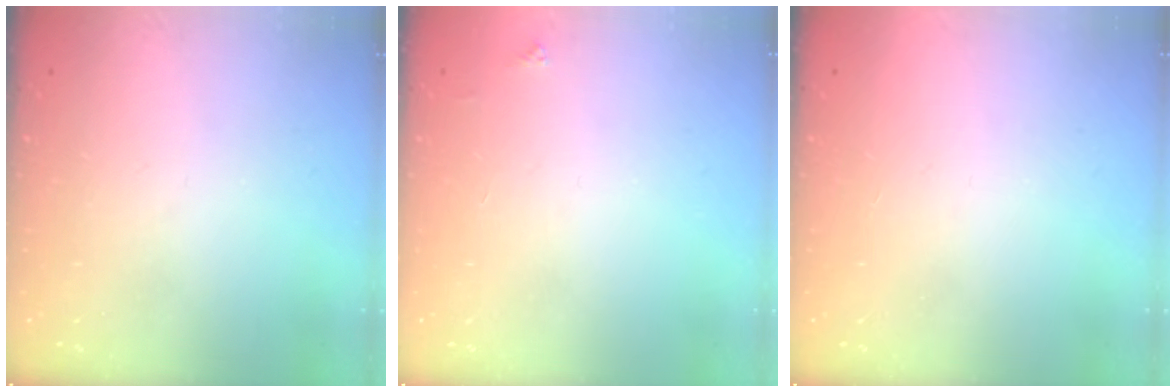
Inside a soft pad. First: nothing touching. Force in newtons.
{"total": 2.0, "press": 2.0, "slide": 0.3}
{"total": 1.5, "press": 1.5, "slide": 0.1}